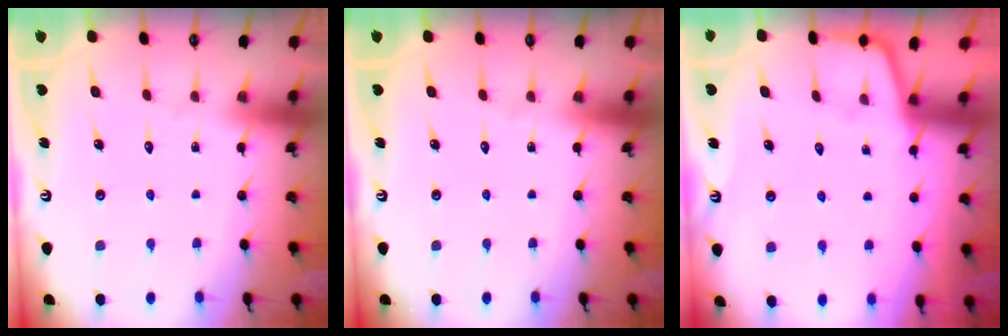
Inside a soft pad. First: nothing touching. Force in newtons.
{"total": 0.0}
{"total": 1.4, "press": 1.3, "slide": 0.3}